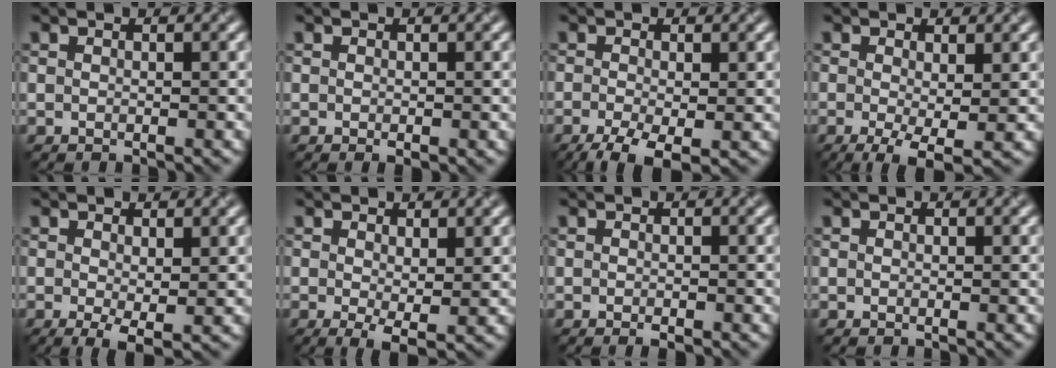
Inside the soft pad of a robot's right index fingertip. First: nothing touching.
{"total": 0.7, "force": [-0.2, 0.3, 0.6], "torque": [-0.011, 0.000, -0.001]}
{"total": 4.7, "force": [-2.4, 1.5, 3.7], "torque": [-0.074, -0.007, -0.042]}
{"total": 4.1, "force": [-1.0, 1.0, 3.8], "torque": [-0.074, -0.012, -0.017]}
{"total": 2.6, "force": [-0.3, 0.7, 2.4], "torque": [-0.045, -0.011, -0.003]}
{"total": 2.5, "force": [0.0, 0.7, 2.4], "torque": [-0.043, -0.011, 0.003]}
{"total": 1.0, "force": [-0.5, 0.3, 0.8], "torque": [-0.013, -0.002, -0.006]}
{"total": 0.0}